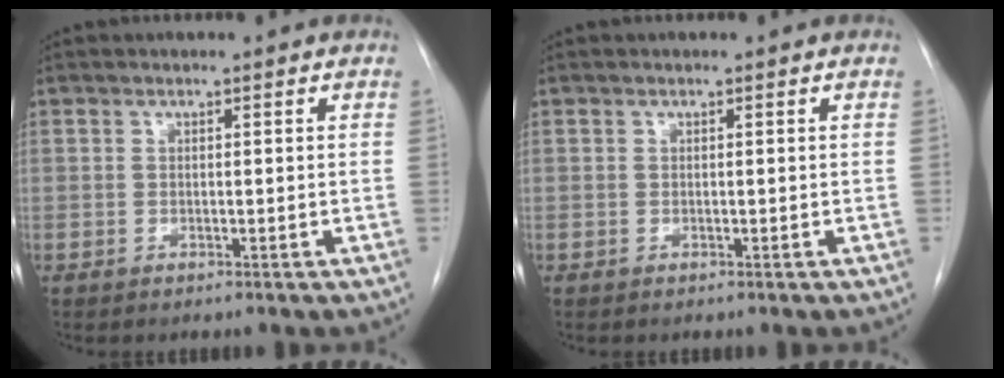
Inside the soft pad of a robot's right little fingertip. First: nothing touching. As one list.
[{"total": 0.0}]